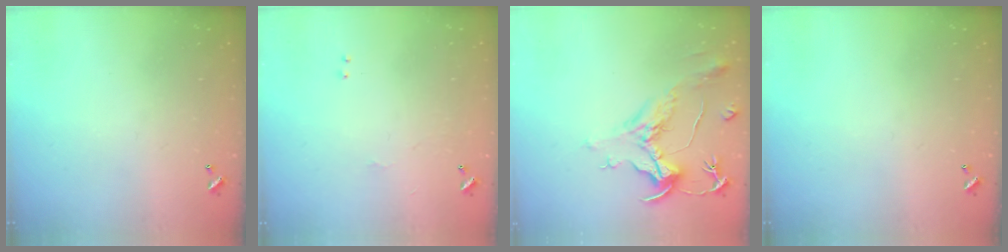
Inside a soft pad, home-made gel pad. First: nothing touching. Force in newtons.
{"total": 1.8, "press": 1.8, "slide": 0.6}
{"total": 2.1, "press": 1.6, "slide": 1.4}
{"total": 0.0}